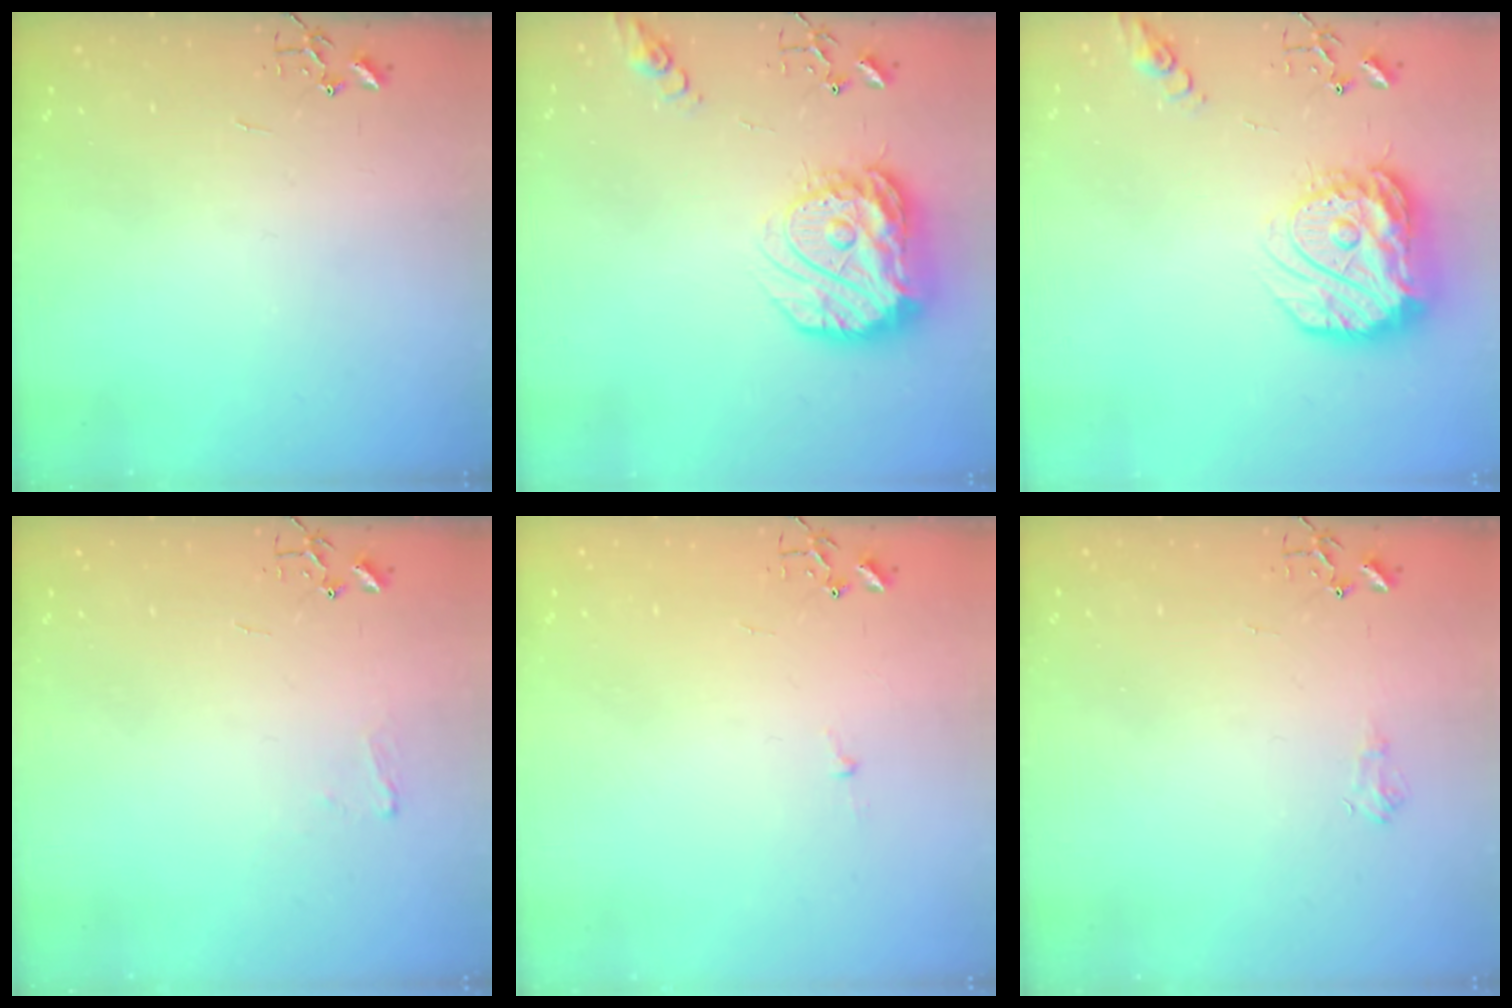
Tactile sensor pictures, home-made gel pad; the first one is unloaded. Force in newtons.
{"total": 18.2, "press": 18.1, "slide": 1.7}
{"total": 18.2, "press": 18.1, "slide": 1.7}
{"total": 5.2, "press": 5.1, "slide": 0.6}
{"total": 2.7, "press": 2.7, "slide": 0.3}
{"total": 5.8, "press": 5.7, "slide": 0.8}